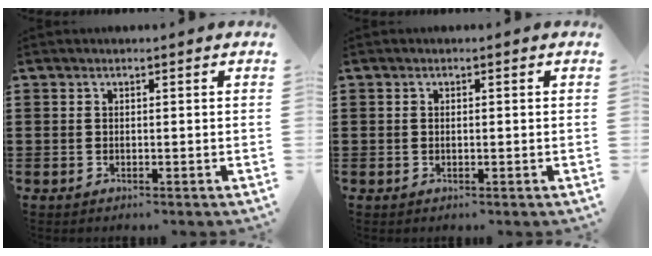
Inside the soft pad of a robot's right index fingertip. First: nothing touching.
{"total": 0.7, "force": [0.0, 0.2, 0.6], "torque": [-0.015, -0.004, 0.000]}